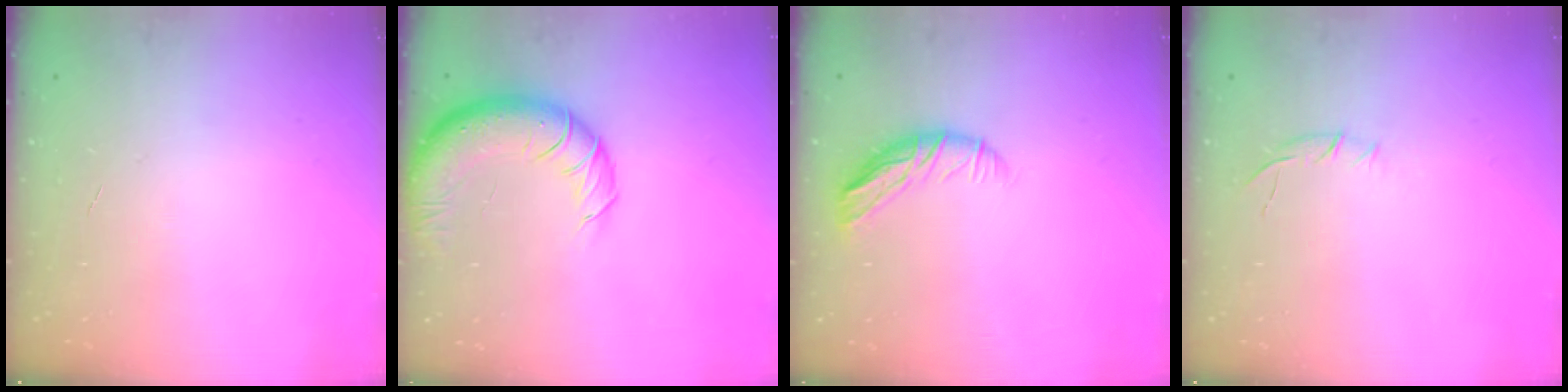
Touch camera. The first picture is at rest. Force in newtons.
{"total": 14.3, "press": 14.0, "slide": 2.9}
{"total": 9.2, "press": 9.2, "slide": 0.9}
{"total": 4.2, "press": 4.0, "slide": 1.1}